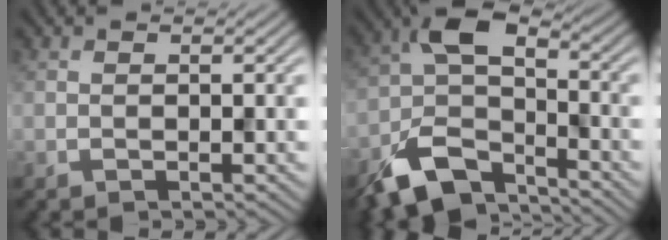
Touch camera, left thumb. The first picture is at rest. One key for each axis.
{"total": 11.7, "fx": -7.6, "fy": 5.2, "fz": 7.1, "tx": -0.135, "ty": -0.011, "tz": -0.155}